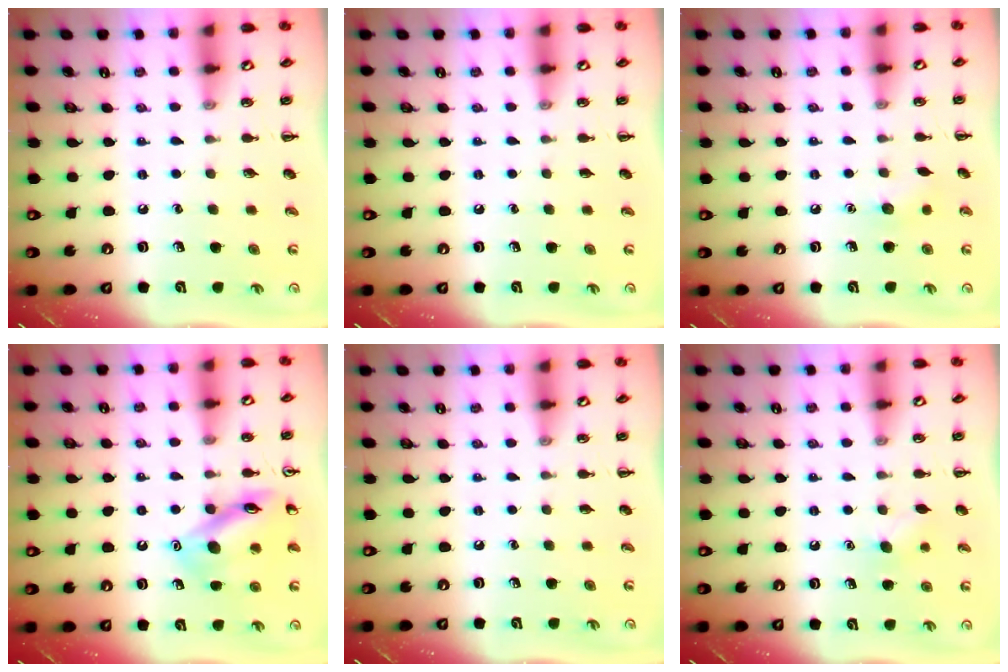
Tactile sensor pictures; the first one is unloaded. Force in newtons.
{"total": 0.0}
{"total": 5.8, "press": 5.6, "slide": 1.6}
{"total": 13.4, "press": 13.3, "slide": 1.1}
{"total": 0.0}
{"total": 4.9, "press": 4.8, "slide": 1.2}